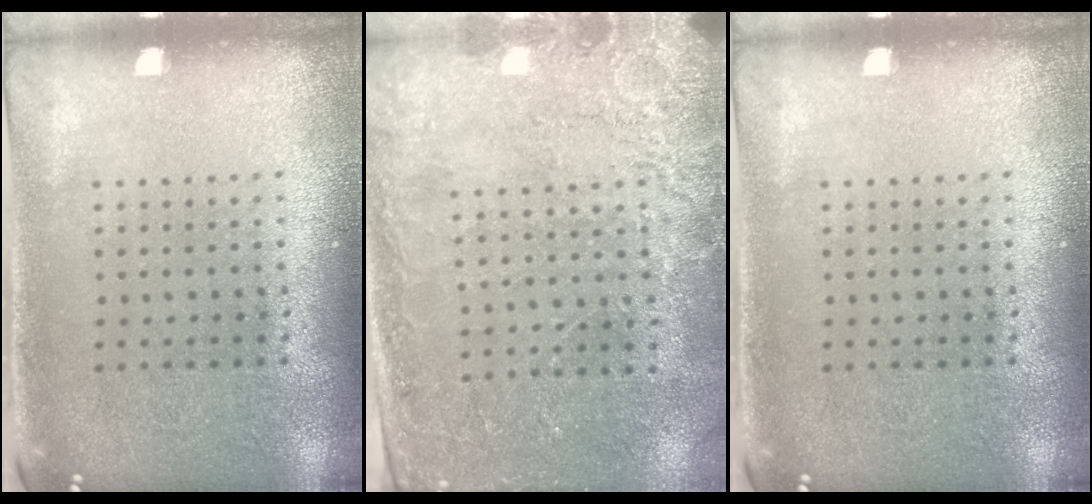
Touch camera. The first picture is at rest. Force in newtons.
{"total": 2.5, "press": 2.5, "slide": 0.5}
{"total": 0.0}